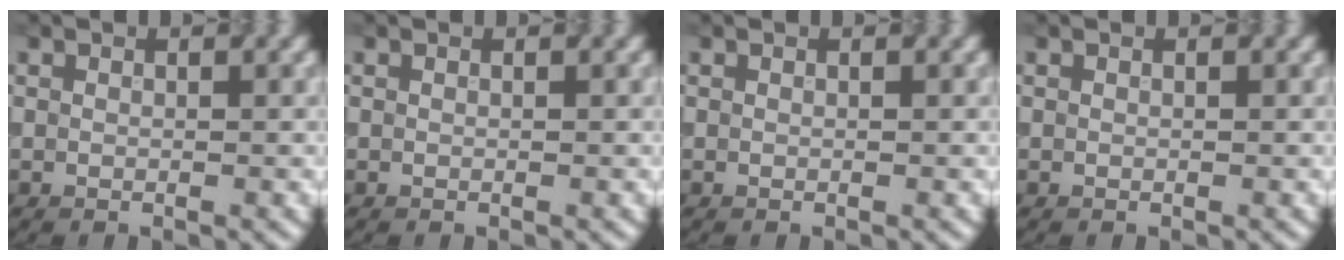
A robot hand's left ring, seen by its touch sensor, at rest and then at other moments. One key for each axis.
{"total": 0.0}
{"total": 0.0}
{"total": 0.0}